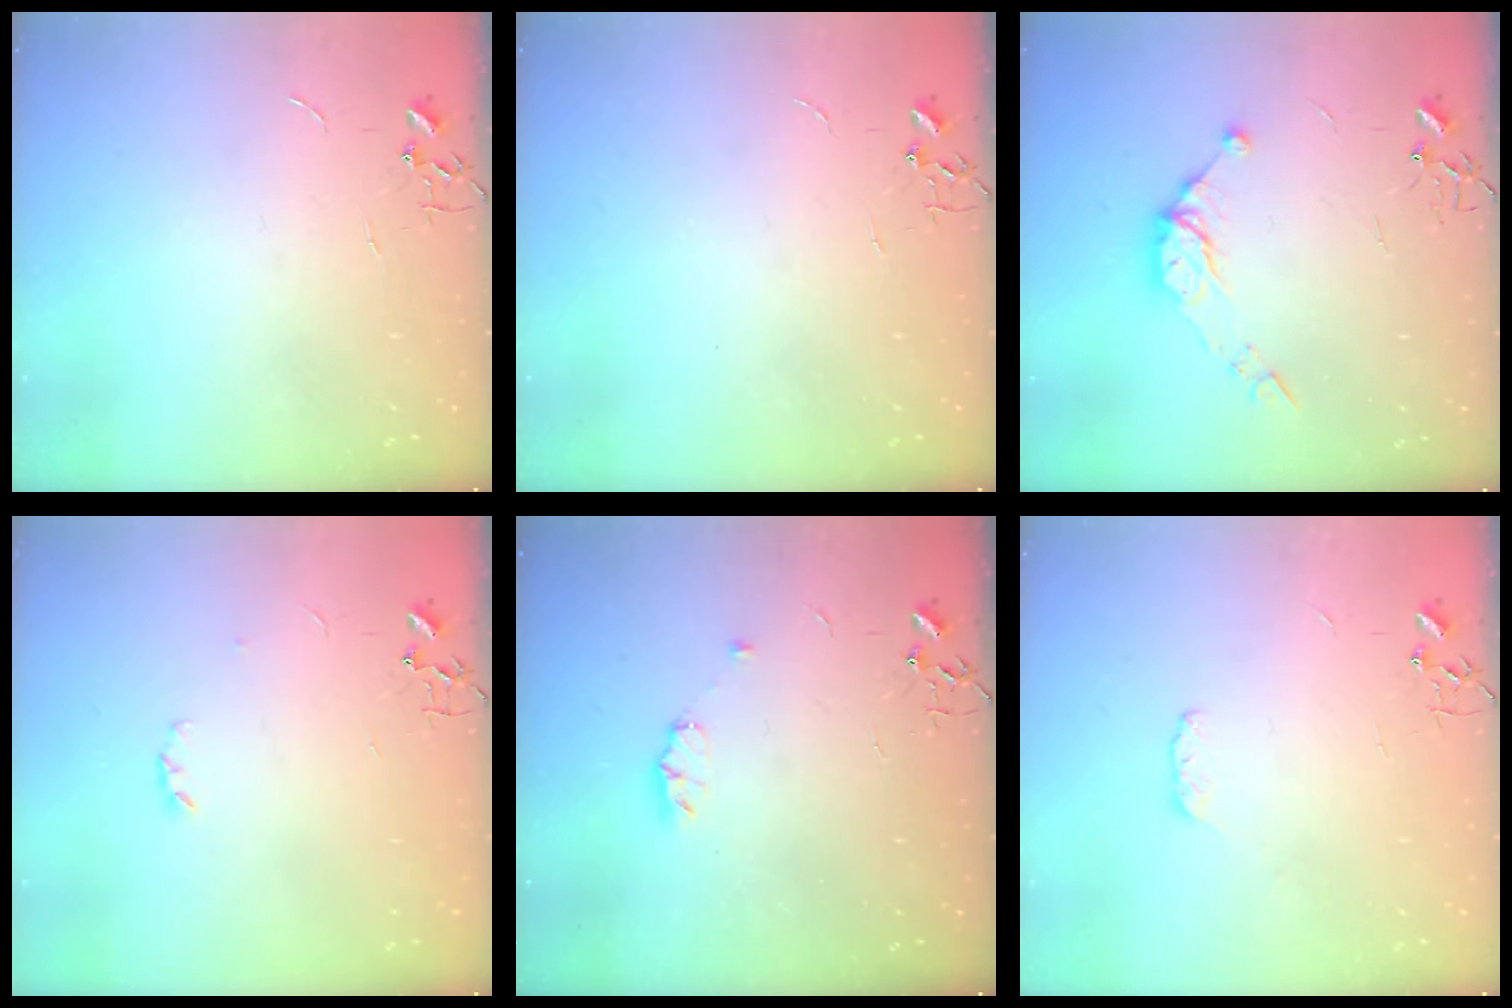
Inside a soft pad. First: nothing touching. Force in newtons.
{"total": 0.0}
{"total": 9.8, "press": 9.8, "slide": 0.9}
{"total": 3.2, "press": 3.2, "slide": 0.6}
{"total": 6.2, "press": 6.0, "slide": 1.5}
{"total": 3.8, "press": 3.8, "slide": 0.6}